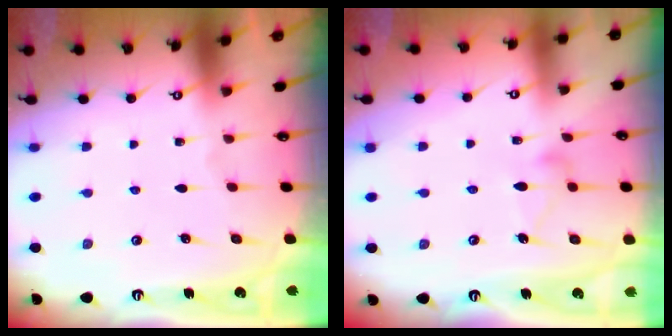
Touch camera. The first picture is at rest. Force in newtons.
{"total": 9.5, "press": 9.5, "slide": 0.6}